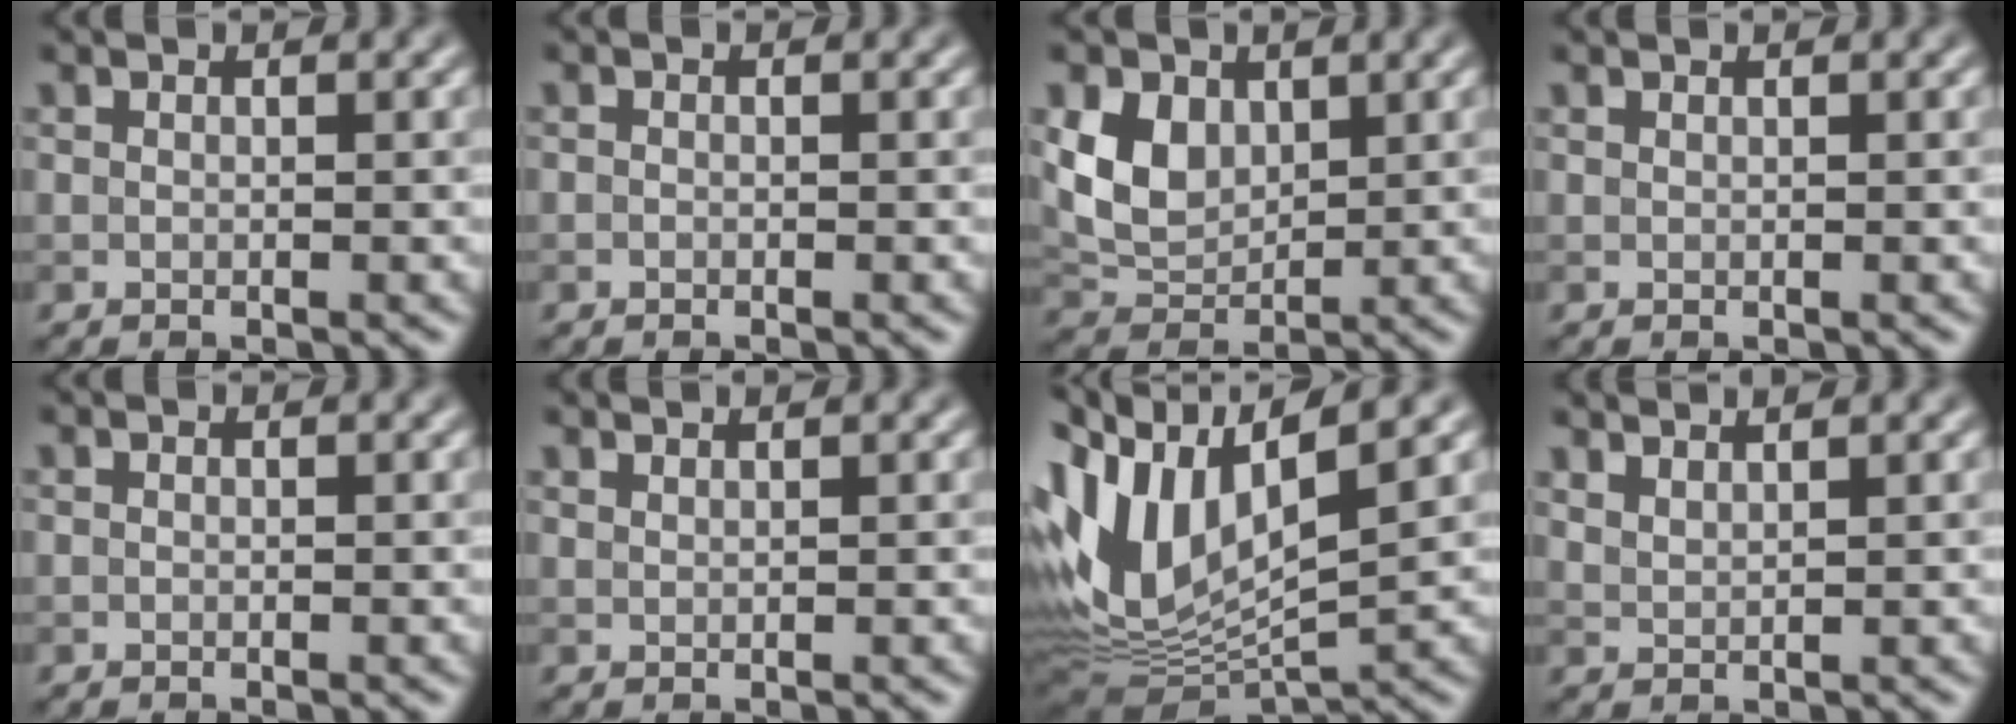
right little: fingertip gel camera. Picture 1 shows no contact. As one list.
[{"total": 0.0}, {"total": 4.4, "force": [1.5, 3.0, 2.7], "torque": [-0.062, -0.005, 0.032]}, {"total": 0.7, "force": [0.7, 0.1, 0.3], "torque": [-0.001, -0.004, 0.006]}, {"total": 0.0}, {"total": 1.4, "force": [1.3, 0.3, 0.5], "torque": [0.002, -0.004, 0.013]}, {"total": 11.8, "force": [2.8, 5.9, 9.9], "torque": [-0.211, 0.005, 0.055]}, {"total": 2.7, "force": [2.4, 0.7, 1.0], "torque": [-0.001, 0.005, 0.025]}]